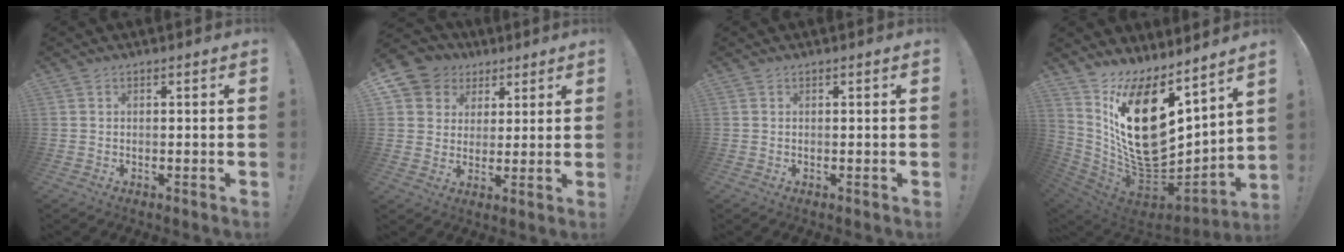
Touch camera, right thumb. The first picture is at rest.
{"total": 8.5, "force": [3.6, 7.5, 2.0], "torque": [-0.032, -0.022, 0.075]}
{"total": 0.0}
{"total": 24.9, "force": [5.7, 13.9, 19.8], "torque": [-0.364, -0.045, 0.123]}